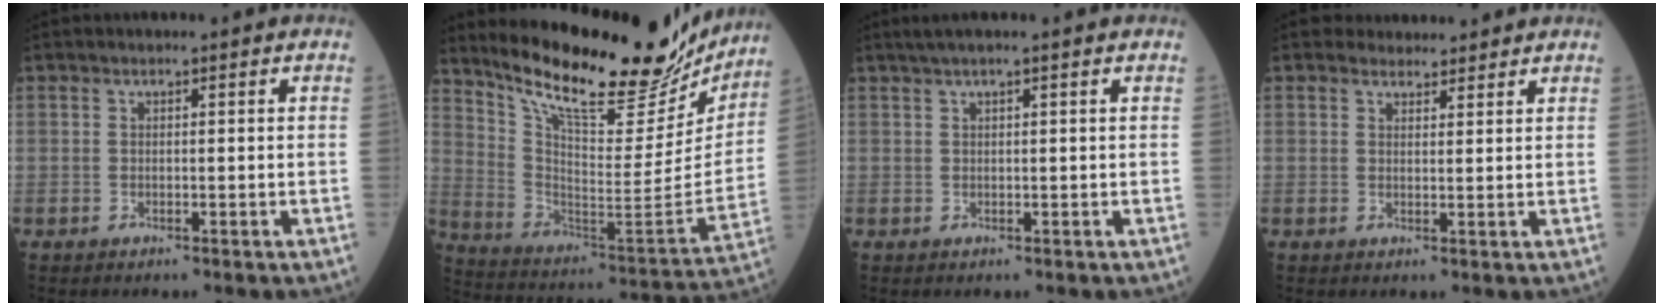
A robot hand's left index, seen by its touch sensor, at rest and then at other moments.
{"total": 25.1, "force": [21.5, 5.5, 11.8], "torque": [-0.192, -0.043, 0.318]}
{"total": 3.0, "force": [2.2, -0.5, 1.9], "torque": [-0.029, 0.025, 0.040]}
{"total": 3.5, "force": [3.2, 1.4, 0.0], "torque": [0.007, 0.008, 0.041]}